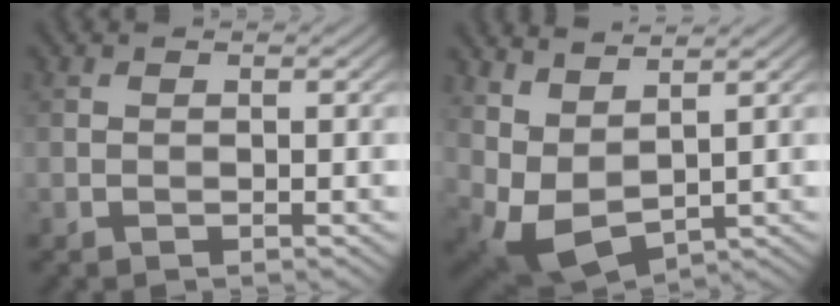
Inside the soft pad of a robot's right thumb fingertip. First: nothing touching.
{"total": 7.4, "force": [3.6, 3.4, 5.5], "torque": [-0.139, -0.009, 0.081]}